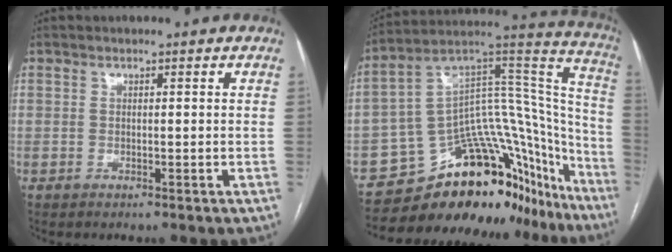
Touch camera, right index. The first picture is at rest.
{"total": 28.5, "force": [-22.5, 12.2, 12.4], "torque": [-0.104, 0.071, -0.312]}